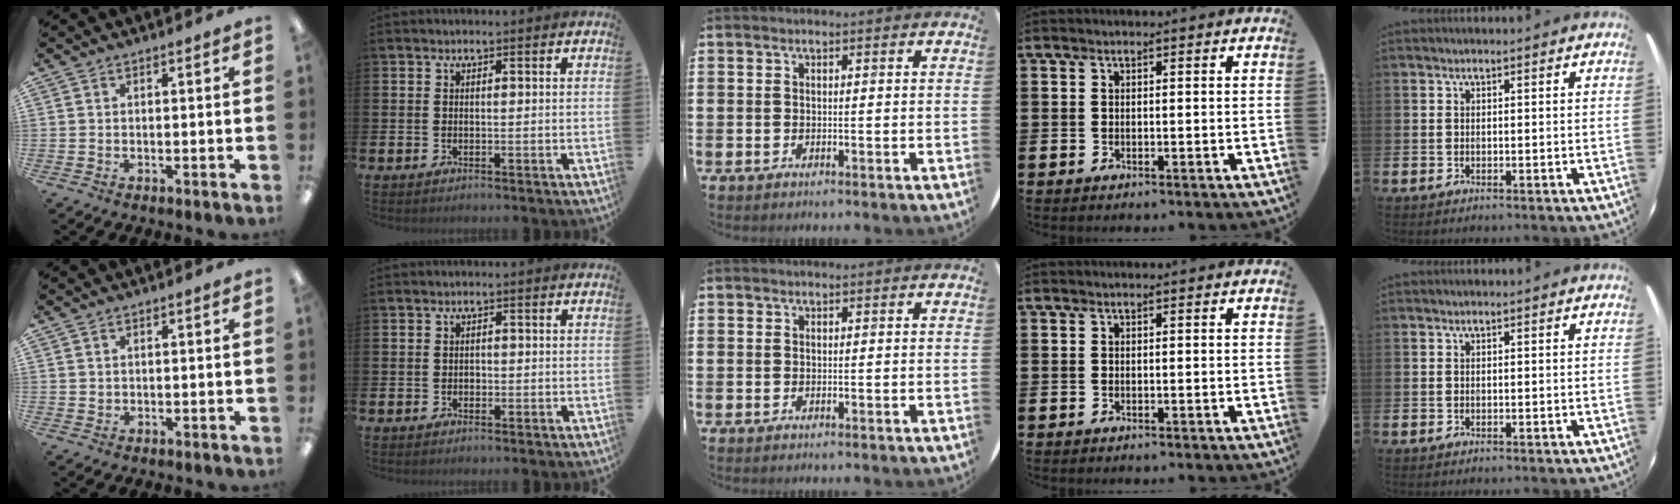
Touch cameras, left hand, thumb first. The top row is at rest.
{"thumb": {"total": 1.0, "force": [0.4, 0.9, 0.2], "torque": [-0.004, 0.005, 0.007]}, "index": {"total": 0.7, "force": [-0.2, 0.7, 0.2], "torque": [0.000, 0.002, -0.006]}}